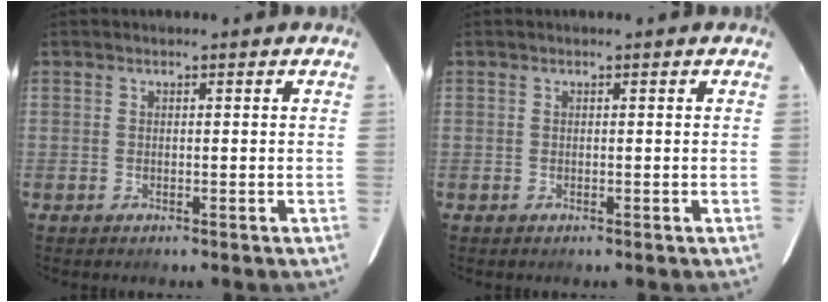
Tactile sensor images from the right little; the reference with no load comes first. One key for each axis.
{"total": 0.0}